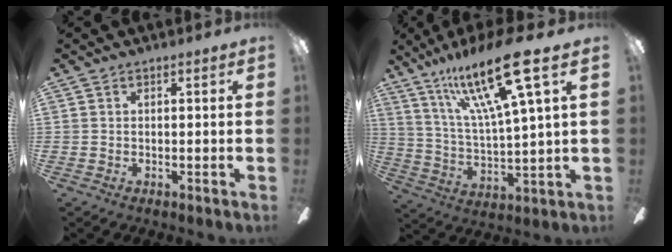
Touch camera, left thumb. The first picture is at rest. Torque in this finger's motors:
{"motor_torque": [1.89, 1.64, 1.66, -1.10, 0.19]}